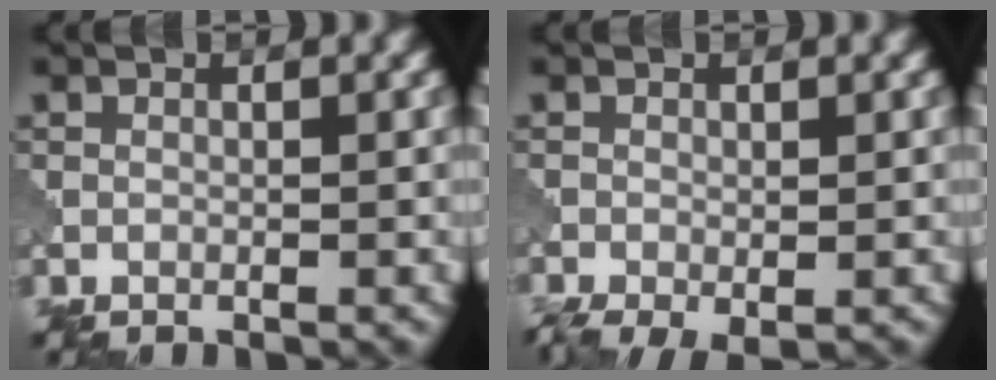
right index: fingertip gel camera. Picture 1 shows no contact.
{"total": 3.1, "force": [-1.8, 1.0, 2.3], "torque": [-0.043, -0.008, -0.029]}